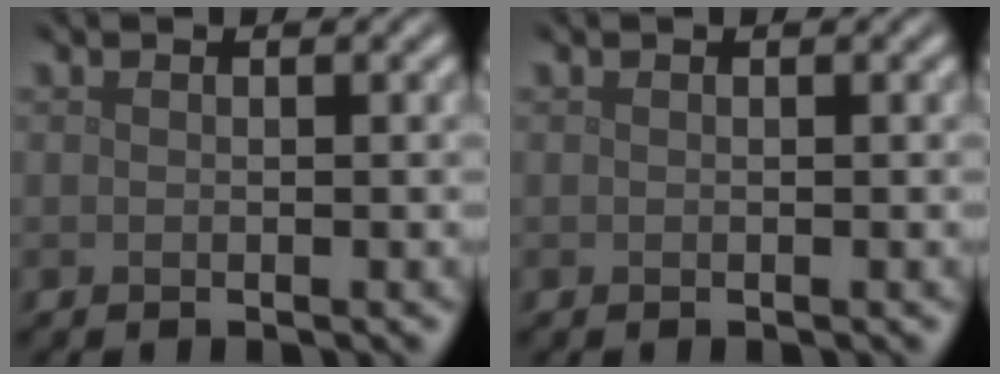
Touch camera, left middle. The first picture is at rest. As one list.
[{"total": 0.0}]